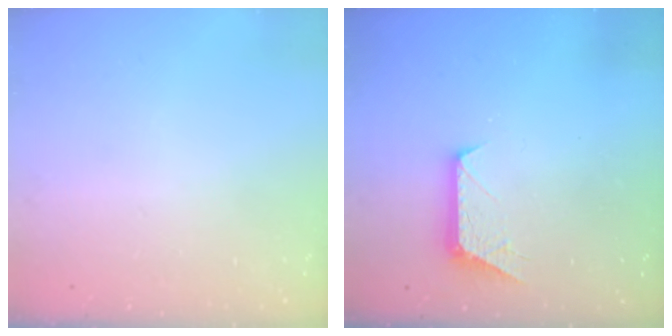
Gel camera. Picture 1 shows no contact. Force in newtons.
{"total": 7.4, "press": 7.3, "slide": 0.6}